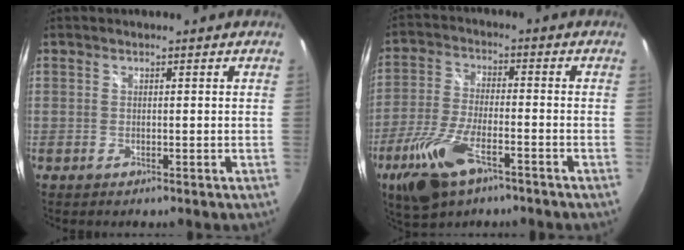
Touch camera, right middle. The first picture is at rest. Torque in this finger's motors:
{"motor_torque": [1.04, -1.06, 0.22, 0.16]}